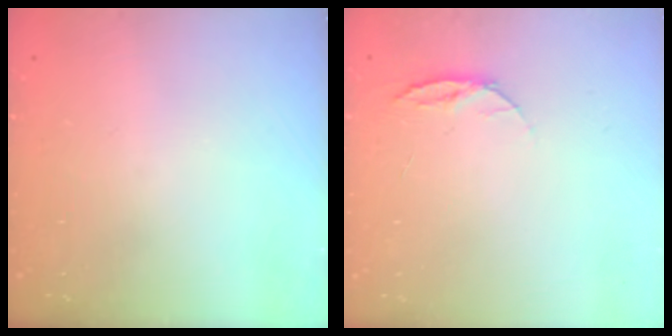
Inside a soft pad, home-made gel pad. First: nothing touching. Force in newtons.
{"total": 6.6, "press": 6.5, "slide": 0.7}